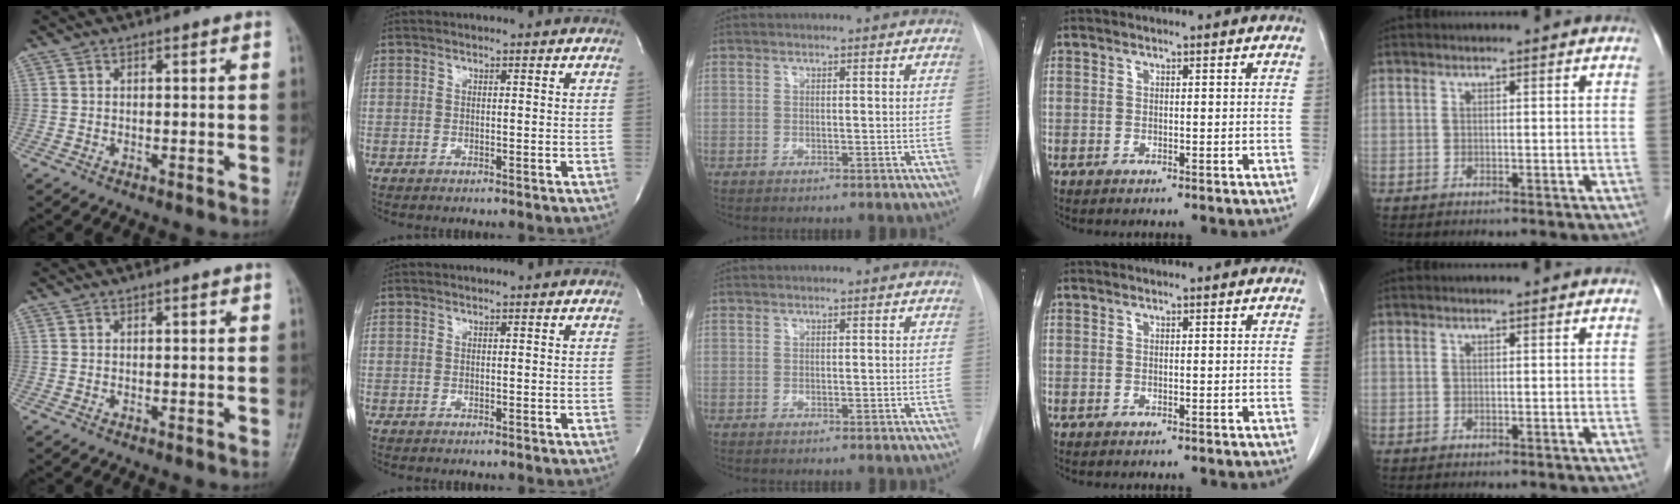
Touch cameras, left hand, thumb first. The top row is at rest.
{}